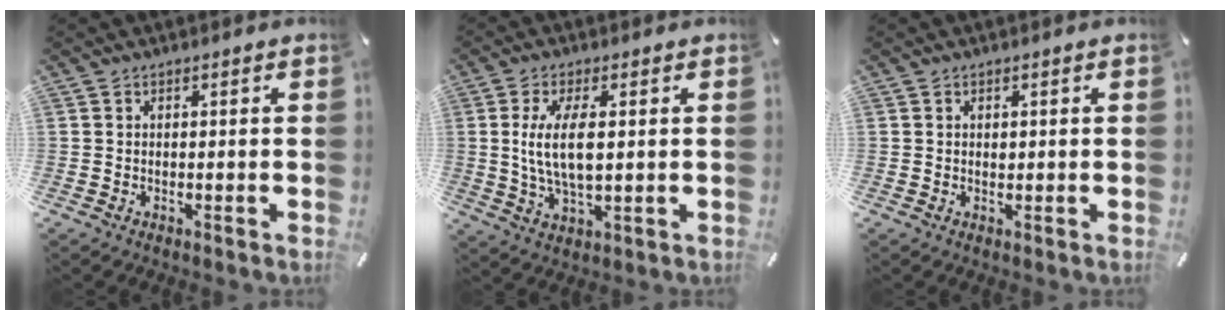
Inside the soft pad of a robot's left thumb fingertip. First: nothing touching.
{"total": 9.6, "force": [1.2, 3.8, 8.7], "torque": [-0.199, -0.008, 0.014]}
{"total": 0.6, "force": [0.2, 0.5, 0.2], "torque": [-0.005, 0.001, 0.003]}